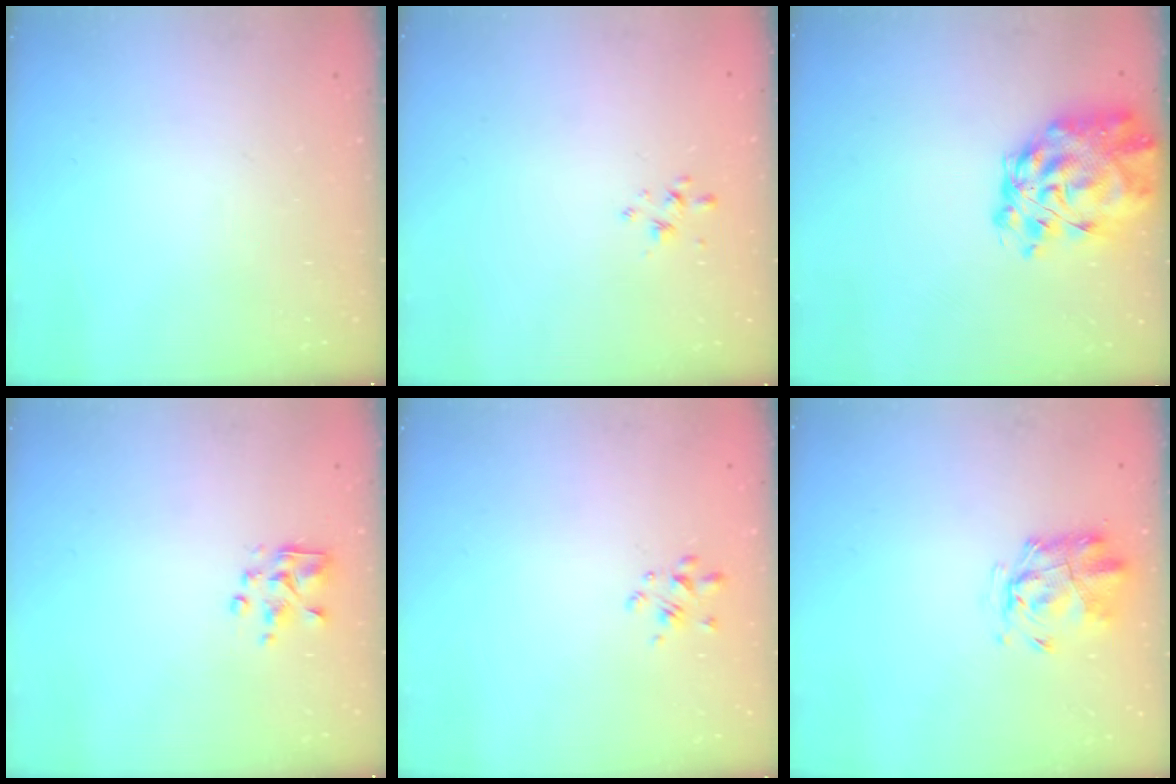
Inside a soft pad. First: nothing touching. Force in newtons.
{"total": 2.7, "press": 2.5, "slide": 0.9}
{"total": 13.2, "press": 12.5, "slide": 4.2}
{"total": 3.2, "press": 3.1, "slide": 0.4}
{"total": 2.6, "press": 2.4, "slide": 1.0}
{"total": 2.6, "press": 2.4, "slide": 0.8}